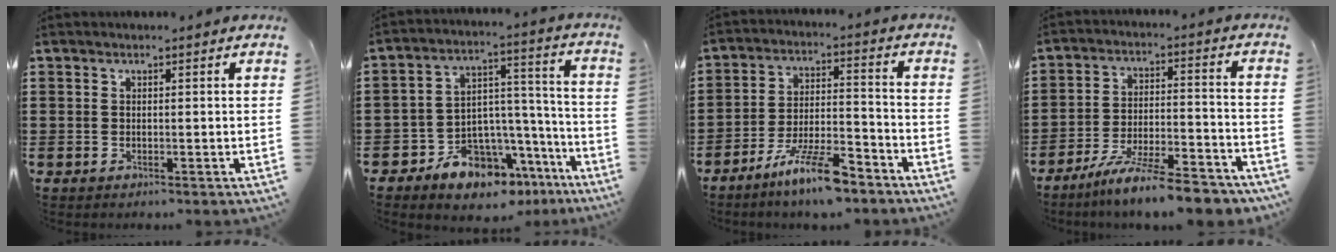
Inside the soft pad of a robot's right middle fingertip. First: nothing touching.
{"total": 9.8, "force": [-8.3, 4.7, 2.4], "torque": [-0.041, 0.035, -0.150]}
{"total": 9.4, "force": [-7.0, 1.6, 6.1], "torque": [-0.110, 0.013, -0.130]}
{"total": 9.7, "force": [-8.5, 0.2, 4.8], "torque": [-0.082, 0.011, -0.161]}